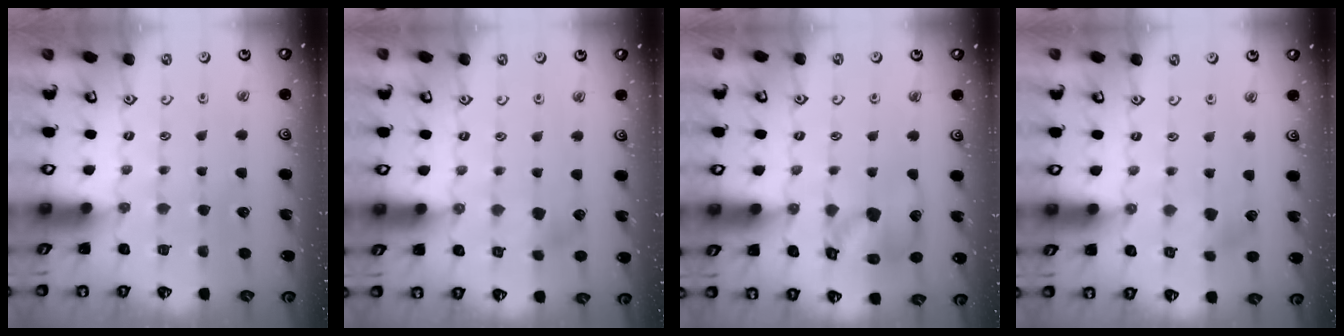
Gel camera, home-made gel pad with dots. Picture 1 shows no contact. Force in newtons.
{"total": 4.6, "press": 4.5, "slide": 0.9}
{"total": 13.3, "press": 13.1, "slide": 1.9}
{"total": 3.4, "press": 3.4, "slide": 0.4}